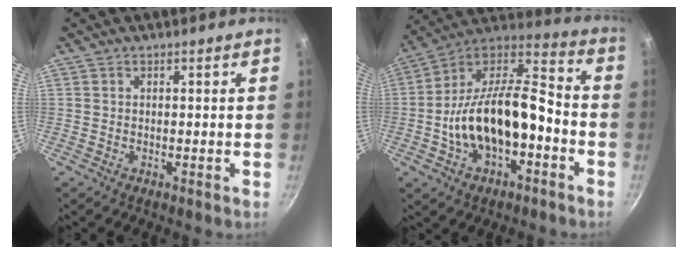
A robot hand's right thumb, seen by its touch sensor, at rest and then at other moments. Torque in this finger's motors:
{"motor_torque": [-0.01, 1.08, 1.01, -1.24, 0.50]}